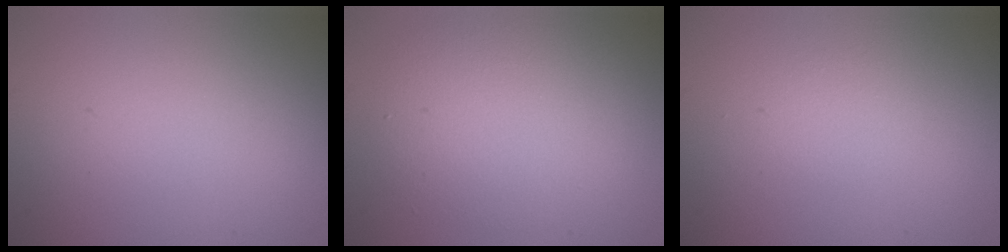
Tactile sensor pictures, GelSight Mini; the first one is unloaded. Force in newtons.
{"total": 4.6, "press": 4.6, "slide": 0.2}
{"total": 0.8, "press": 0.8, "slide": 0.0}